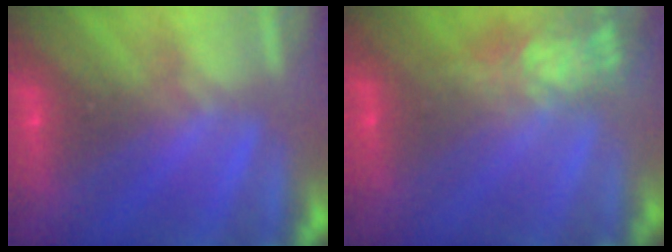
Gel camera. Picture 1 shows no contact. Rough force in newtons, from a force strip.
{"total": 7.5}